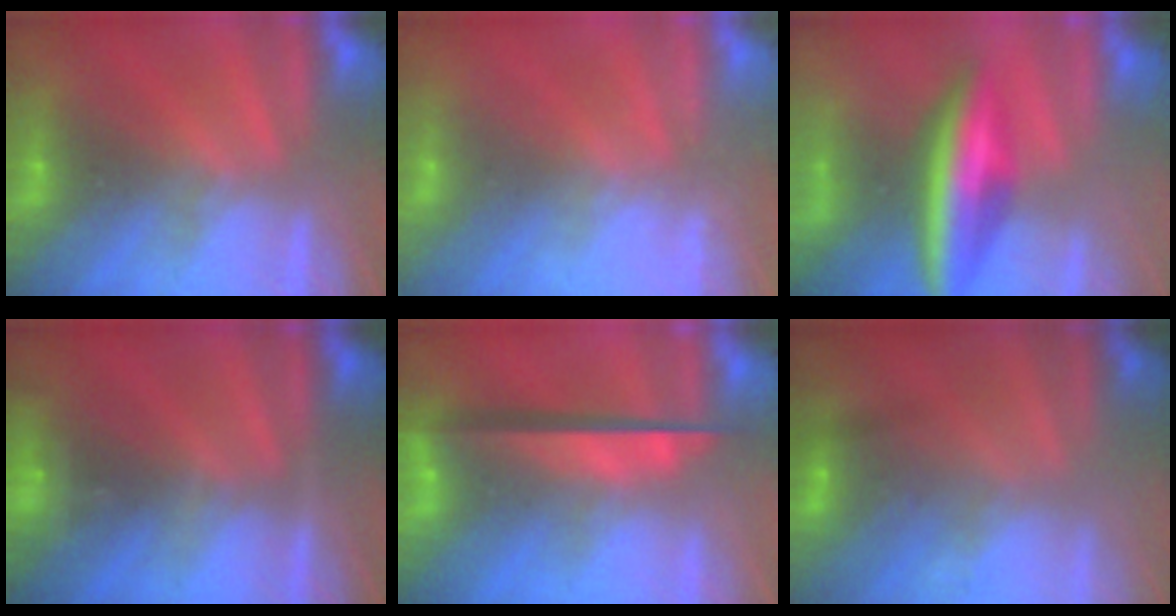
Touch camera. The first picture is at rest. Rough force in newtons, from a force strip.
{"total": 2.2}
{"total": 6.6}
{"total": 9.3}
{"total": 8.2}
{"total": 2.9}